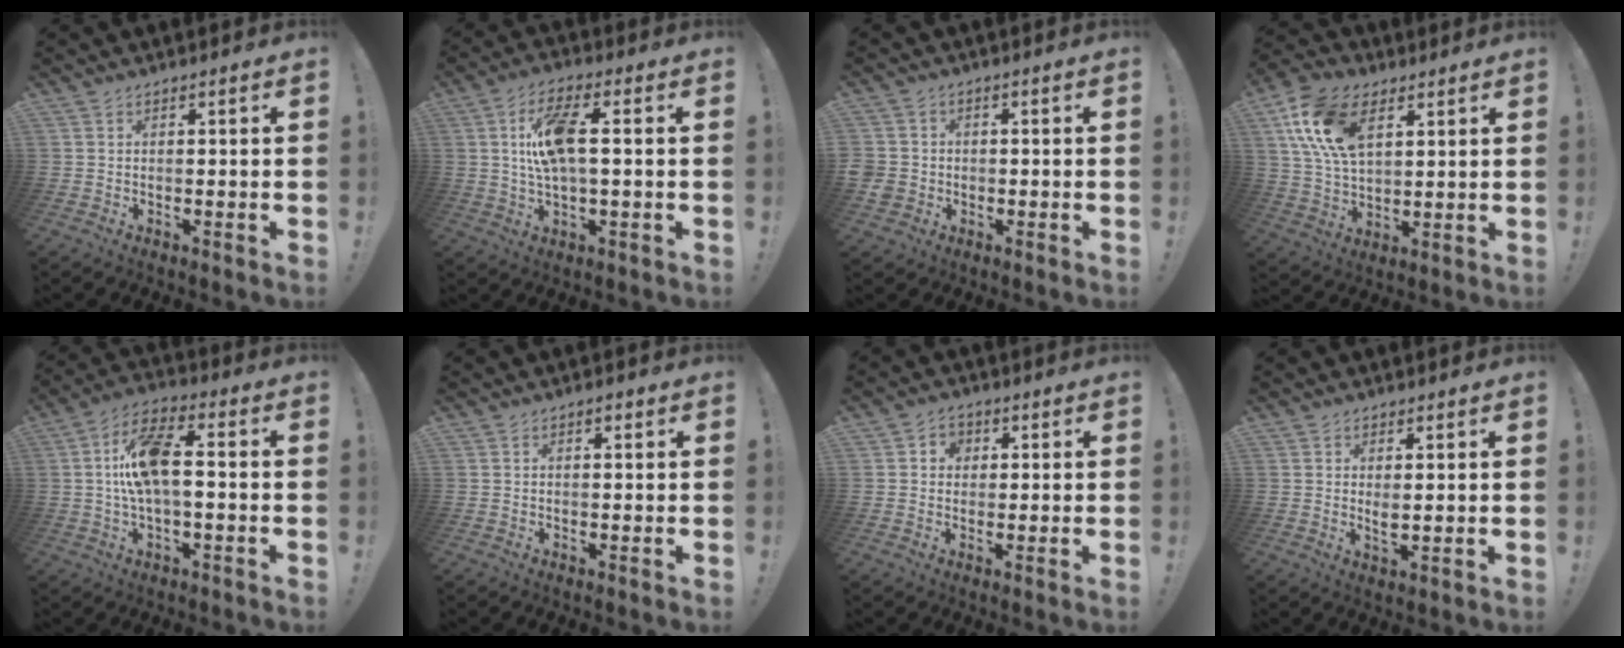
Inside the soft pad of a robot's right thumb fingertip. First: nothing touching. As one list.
[{"total": 12.2, "force": [1.6, 4.6, 11.2], "torque": [-0.205, 0.001, 0.025]}, {"total": 4.6, "force": [-0.9, 4.2, 1.6], "torque": [-0.037, 0.007, -0.017]}, {"total": 17.9, "force": [7.6, 11.0, 11.9], "torque": [-0.231, -0.016, 0.141]}, {"total": 13.7, "force": [0.4, 5.8, 12.4], "torque": [-0.216, 0.010, 0.008]}, {"total": 1.0, "force": [0.5, 0.5, 0.7], "torque": [-0.013, 0.003, 0.008]}, {"total": 3.6, "force": [0.6, 3.3, 1.2], "torque": [-0.017, 0.002, 0.010]}, {"total": 2.8, "force": [1.2, 1.2, 2.3], "torque": [-0.023, -0.015, 0.018]}]